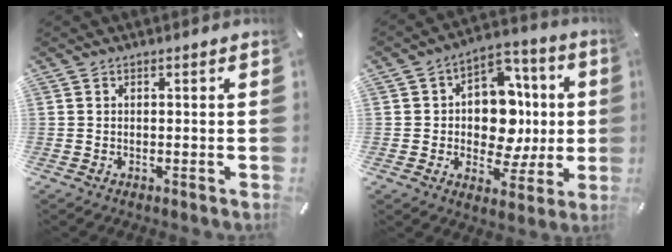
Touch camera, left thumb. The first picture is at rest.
{"total": 13.5, "force": [-0.7, 10.9, 7.9], "torque": [-0.105, -0.001, -0.004]}